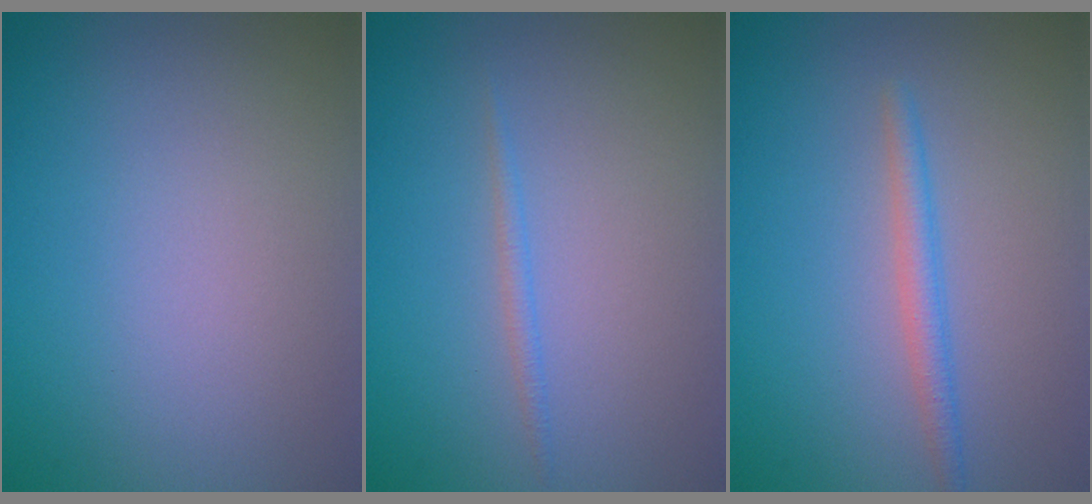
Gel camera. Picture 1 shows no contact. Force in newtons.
{"total": 0.8, "press": 0.8, "slide": 0.0}
{"total": 1.9, "press": 1.9, "slide": 0.1}